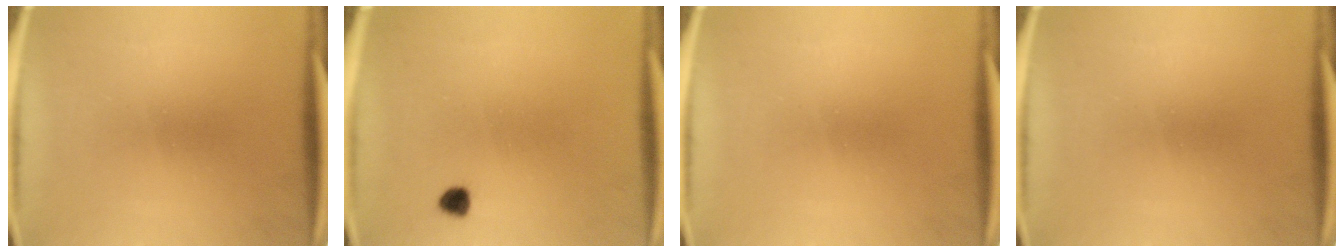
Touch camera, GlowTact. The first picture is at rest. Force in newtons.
{"total": 1.8}
{"total": 0.0}
{"total": 0.0}